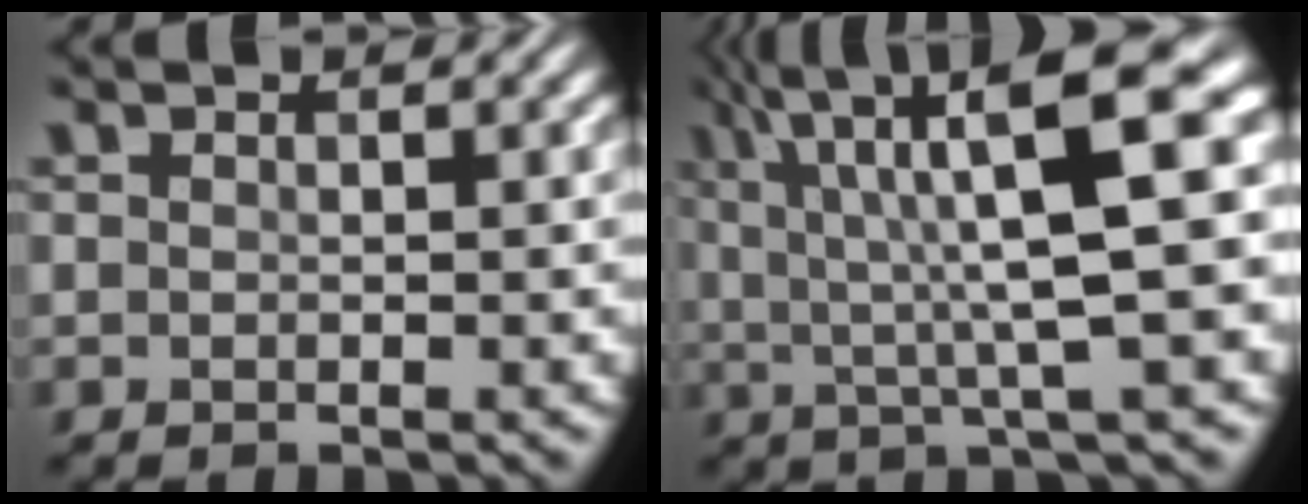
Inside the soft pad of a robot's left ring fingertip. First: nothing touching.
{"total": 11.1, "force": [3.4, 2.5, 10.3], "torque": [-0.163, 0.019, 0.058]}